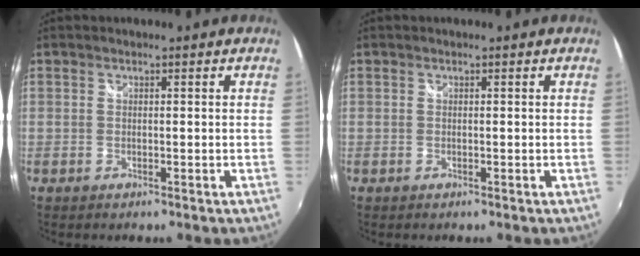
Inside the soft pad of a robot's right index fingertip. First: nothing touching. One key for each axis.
{"total": 0.0}